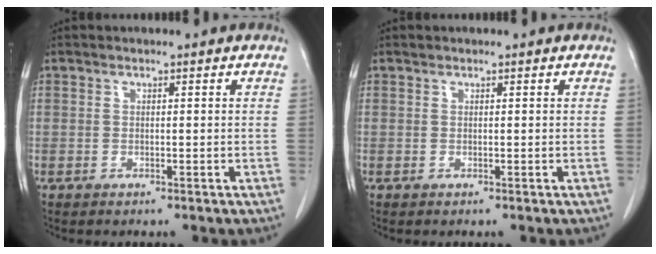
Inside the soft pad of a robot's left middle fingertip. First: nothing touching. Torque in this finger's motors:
{"motor_torque": [0.12, -0.05, -0.07, 0.00]}